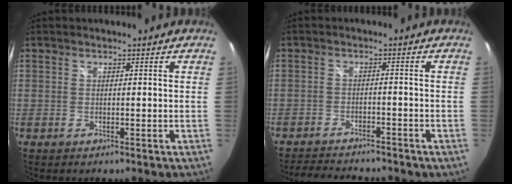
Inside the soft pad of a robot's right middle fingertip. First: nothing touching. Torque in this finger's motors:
{"motor_torque": [0.35, -1.20, 0.02, 0.04]}